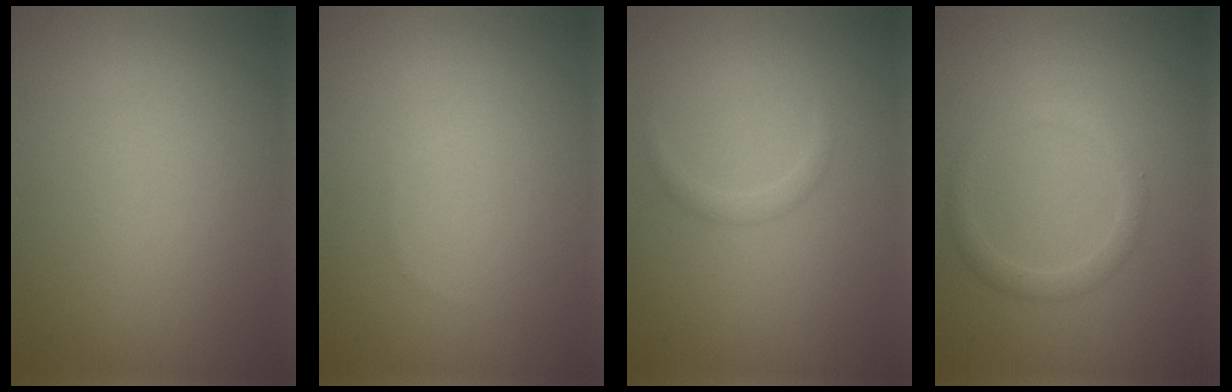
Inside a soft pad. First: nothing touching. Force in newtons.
{"total": 0.0}
{"total": 0.9, "press": 0.9, "slide": 0.0}
{"total": 1.7, "press": 1.7, "slide": 0.0}